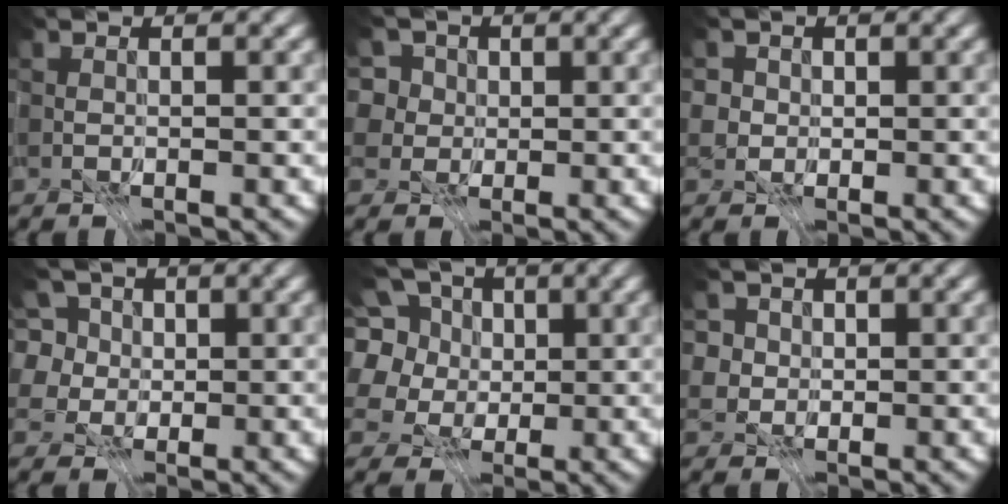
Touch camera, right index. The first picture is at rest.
{"total": 8.6, "force": [4.1, 6.3, 4.1], "torque": [-0.093, 0.031, 0.050]}
{"total": 4.5, "force": [2.7, 3.1, 1.8], "torque": [-0.024, 0.002, 0.025]}
{"total": 6.6, "force": [3.0, 5.1, 2.9], "torque": [-0.068, 0.018, 0.035]}
{"total": 7.0, "force": [2.2, 5.3, 4.0], "torque": [-0.094, 0.015, 0.018]}
{"total": 7.3, "force": [4.1, 5.0, 3.4], "torque": [-0.070, 0.019, 0.046]}